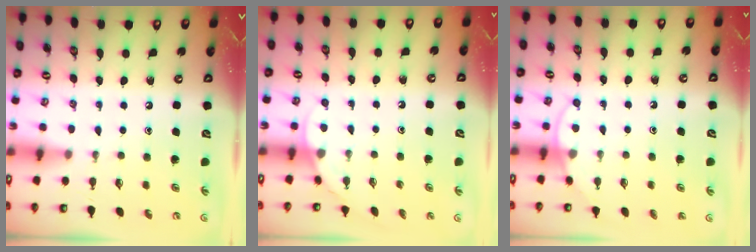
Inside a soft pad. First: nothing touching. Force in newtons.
{"total": 4.0, "press": 4.0, "slide": 0.3}
{"total": 6.2, "press": 6.1, "slide": 0.7}